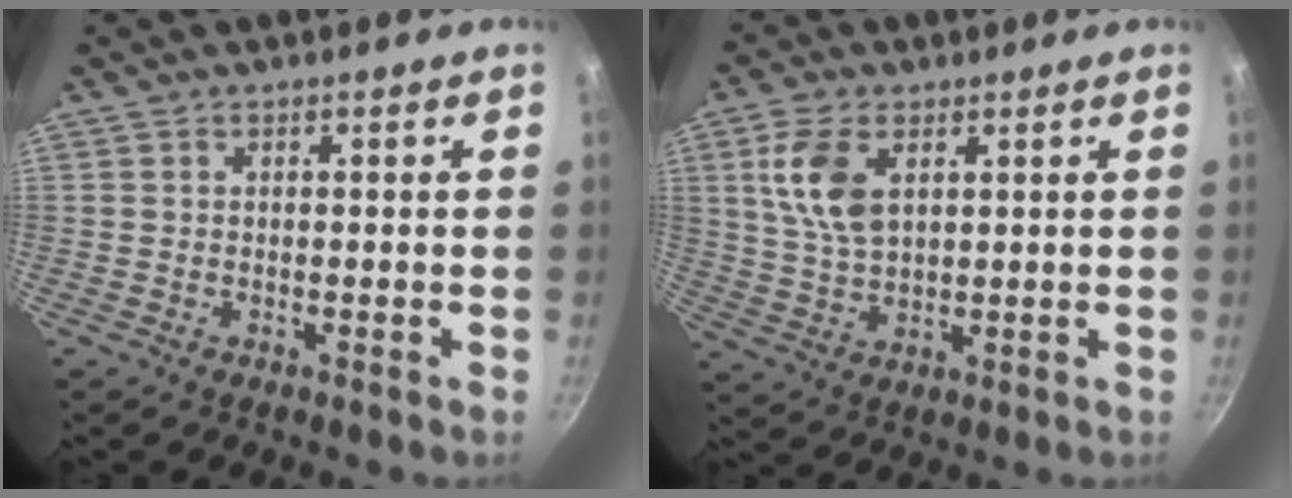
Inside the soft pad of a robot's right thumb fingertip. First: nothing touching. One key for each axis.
{"total": 9.5, "fx": 3.3, "fy": 5.4, "fz": 7.1, "tx": -0.137, "ty": -0.013, "tz": 0.067}